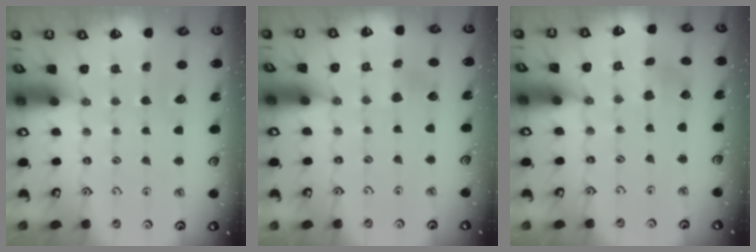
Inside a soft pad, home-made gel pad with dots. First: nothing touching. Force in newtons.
{"total": 1.3, "press": 1.3, "slide": 0.2}
{"total": 0.0}